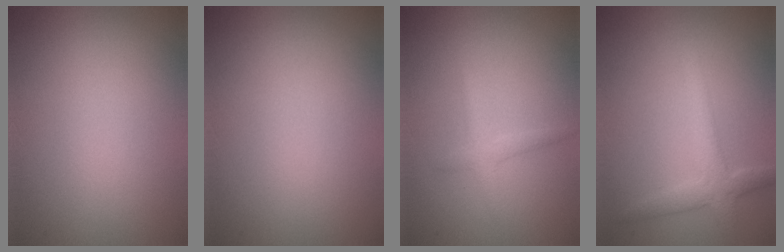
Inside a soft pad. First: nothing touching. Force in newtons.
{"total": 0.0}
{"total": 1.2, "press": 1.2, "slide": 0.1}
{"total": 2.9, "press": 2.9, "slide": 0.1}